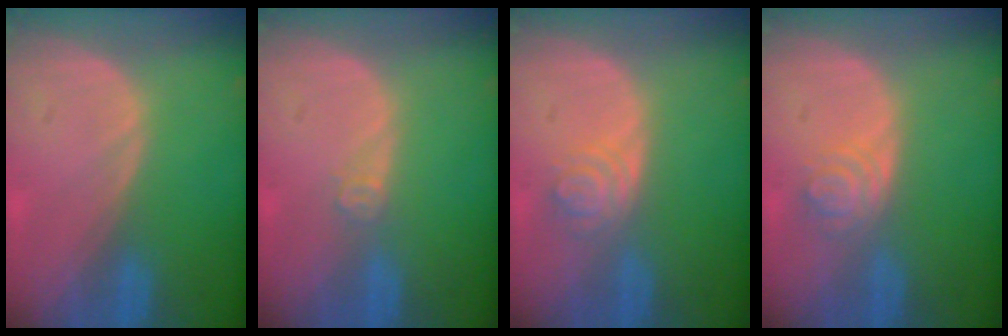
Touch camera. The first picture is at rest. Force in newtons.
{"total": 1.7, "press": 1.4, "slide": 1.0}
{"total": 4.0, "press": 3.6, "slide": 1.7}
{"total": 4.0, "press": 3.6, "slide": 1.7}